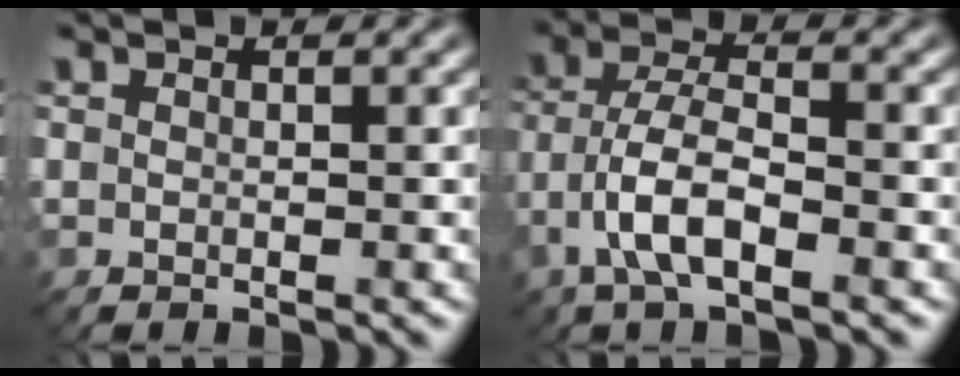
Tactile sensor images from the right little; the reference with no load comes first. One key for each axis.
{"total": 5.1, "fx": -2.3, "fy": 1.7, "fz": 4.2, "tx": -0.088, "ty": 0.006, "tz": -0.051}